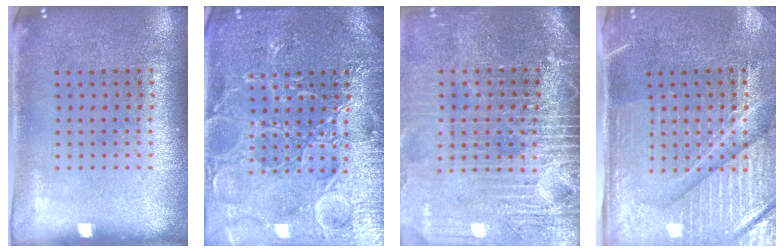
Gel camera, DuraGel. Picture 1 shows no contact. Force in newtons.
{"total": 6.9, "press": 6.9, "slide": 0.9}
{"total": 4.3, "press": 3.7, "slide": 2.1}
{"total": 4.4, "press": 4.0, "slide": 2.0}